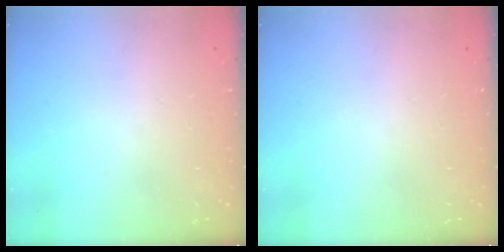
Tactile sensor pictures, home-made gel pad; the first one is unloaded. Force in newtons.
{"total": 0.0}